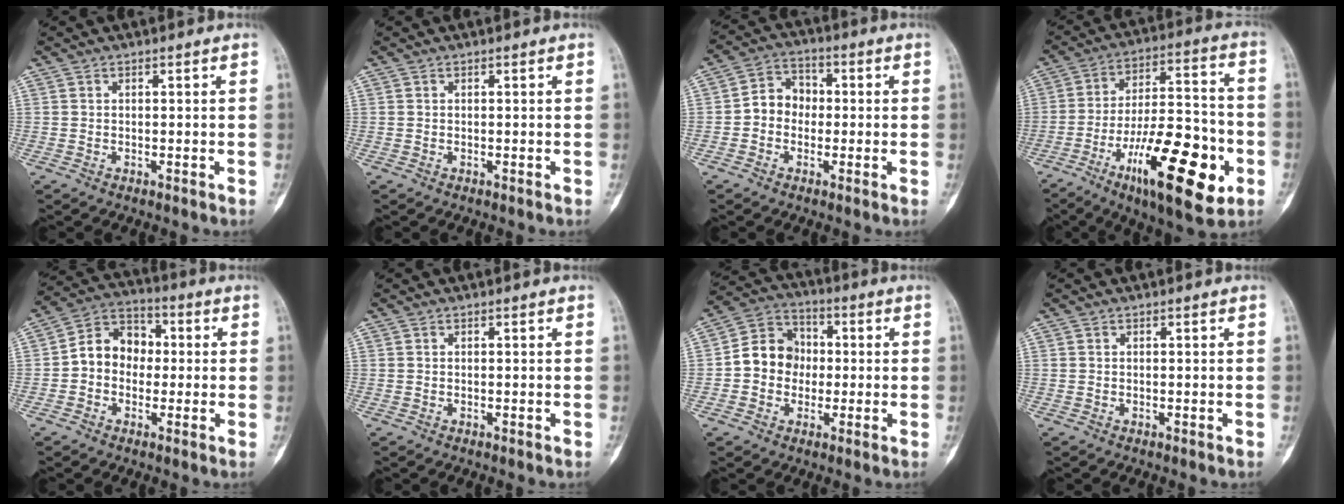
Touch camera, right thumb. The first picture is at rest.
{"total": 0.0}
{"total": 6.5, "force": [-0.7, 5.6, 3.3], "torque": [-0.032, 0.026, -0.028]}
{"total": 23.5, "force": [-9.3, 8.1, 20.0], "torque": [-0.309, 0.039, -0.144]}
{"total": 9.6, "force": [-0.4, 7.8, 5.5], "torque": [-0.064, 0.036, -0.020]}
{"total": 0.0}
{"total": 10.0, "force": [-0.6, 8.8, 4.7], "torque": [-0.053, 0.032, -0.025]}
{"total": 0.0}